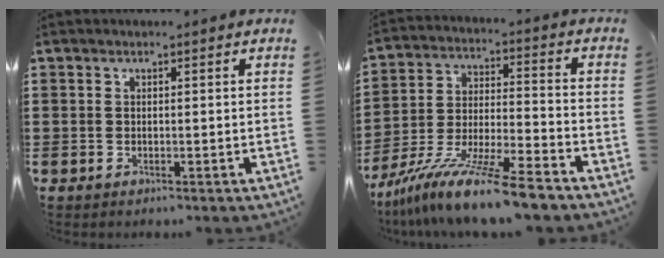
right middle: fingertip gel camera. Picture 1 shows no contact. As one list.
[{"total": 13.0, "force": [-11.2, -0.1, 6.6], "torque": [-0.120, 0.015, -0.211]}]